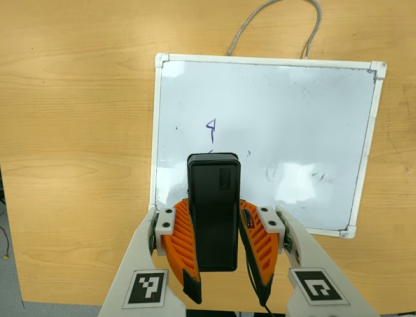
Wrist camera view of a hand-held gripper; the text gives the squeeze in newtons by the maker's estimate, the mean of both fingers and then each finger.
{"total": 7.9, "left": 7.0, "right": 8.9}